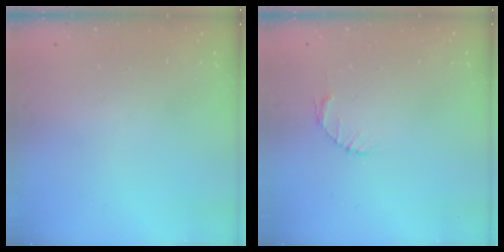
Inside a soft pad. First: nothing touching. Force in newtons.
{"total": 2.7, "press": 2.7, "slide": 0.4}